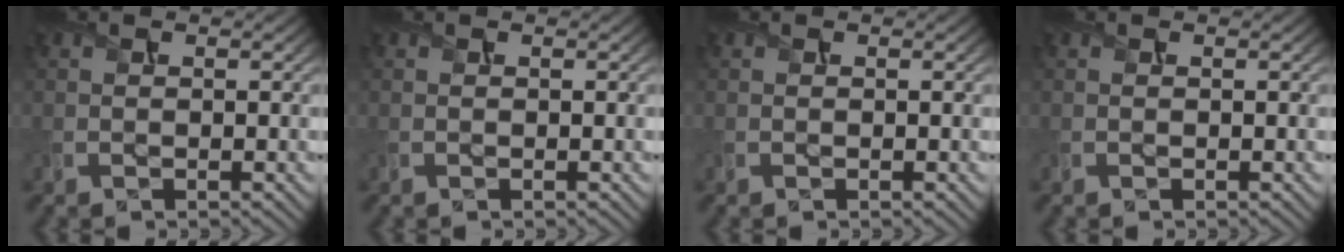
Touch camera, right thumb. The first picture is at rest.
{"total": 0.0}
{"total": 0.0}
{"total": 0.0}